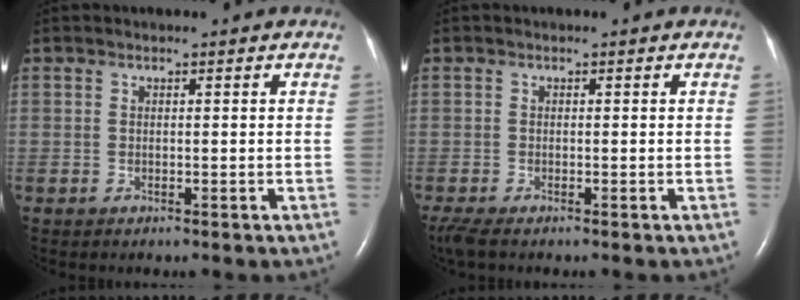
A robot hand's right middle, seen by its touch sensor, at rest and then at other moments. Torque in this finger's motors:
{"motor_torque": [0.60, -0.76, 0.08, 0.05]}